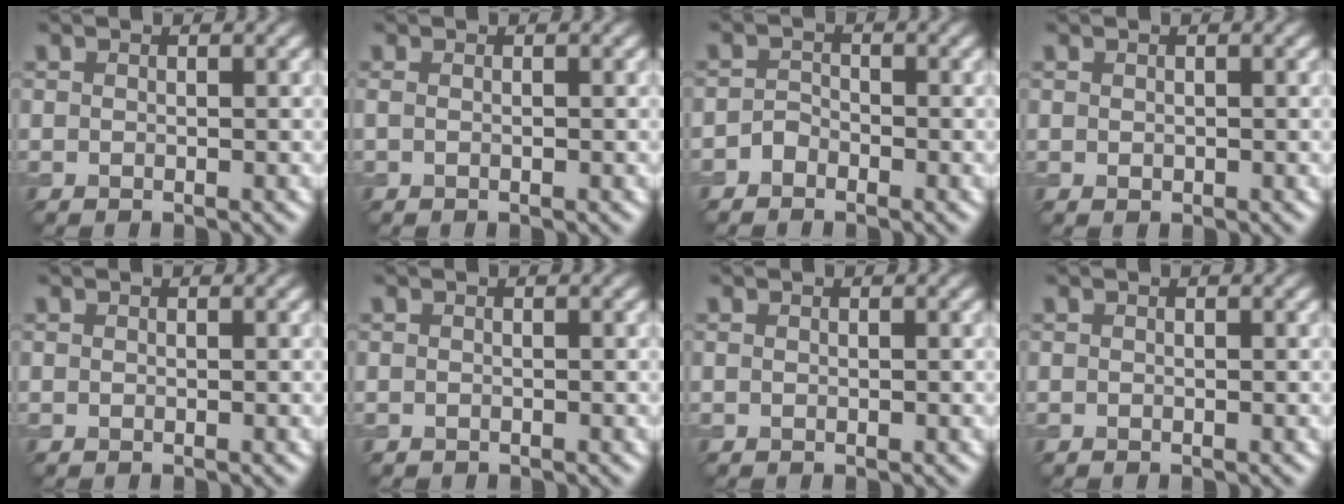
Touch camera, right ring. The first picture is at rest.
{"total": 0.6, "force": [0.0, 0.2, 0.6], "torque": [-0.011, 0.000, -0.001]}
{"total": 1.3, "force": [-1.0, 0.8, 0.3], "torque": [-0.005, 0.008, -0.021]}
{"total": 0.0}
{"total": 0.0}
{"total": 0.0}
{"total": 0.0}
{"total": 0.0}